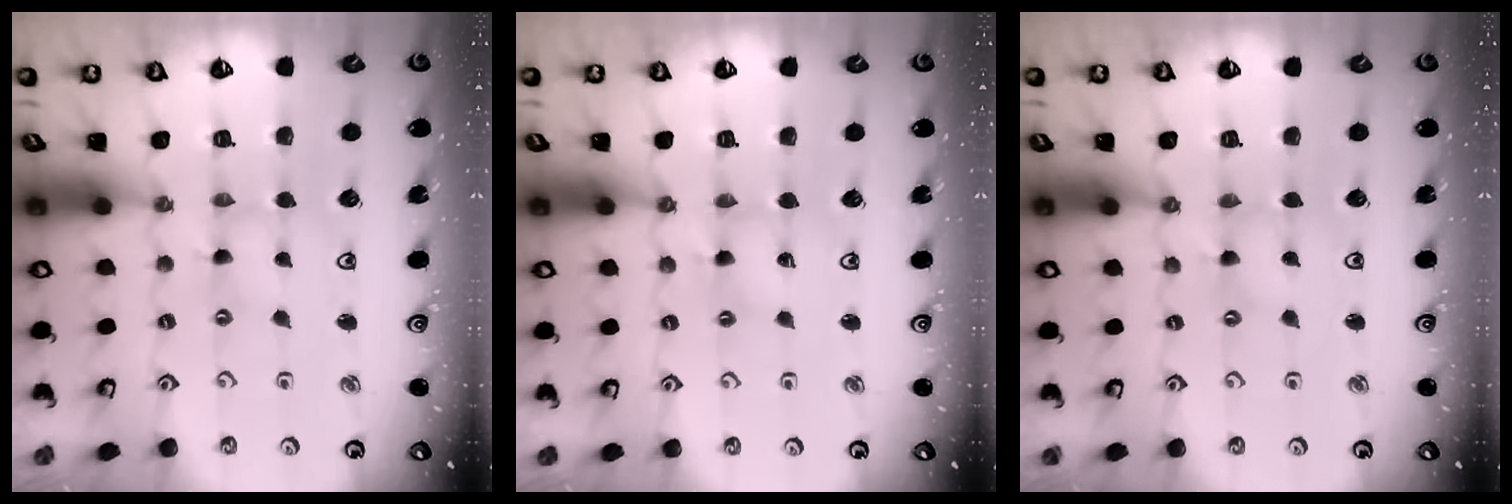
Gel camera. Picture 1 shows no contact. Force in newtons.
{"total": 2.6, "press": 2.6, "slide": 0.4}
{"total": 0.0}